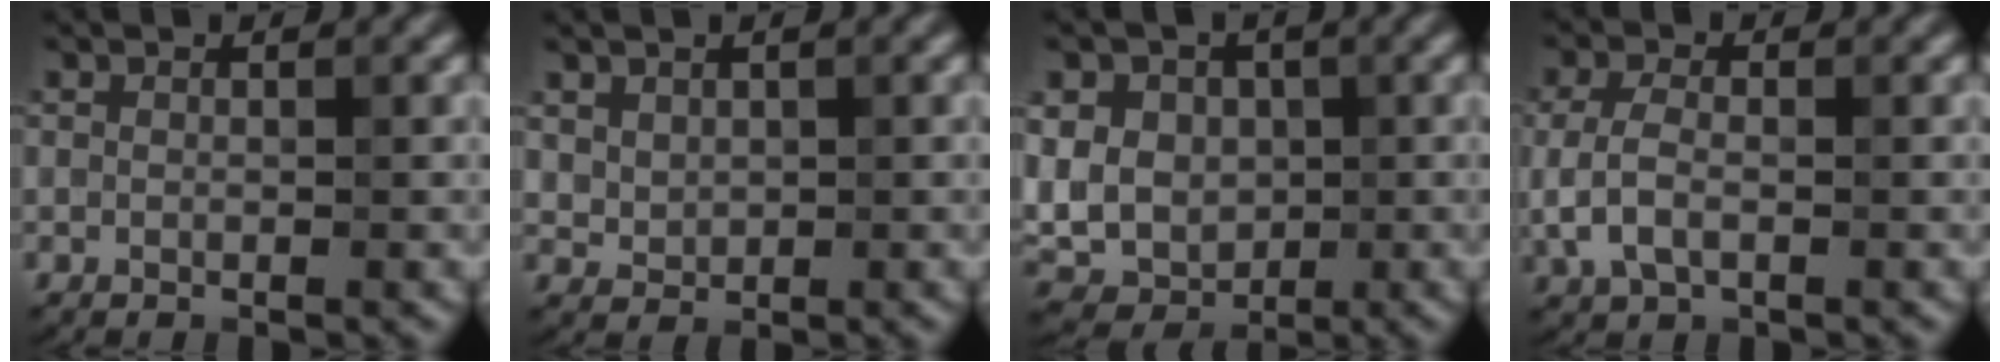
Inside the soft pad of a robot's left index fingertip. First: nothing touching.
{"total": 1.6, "force": [1.0, 1.1, 0.7], "torque": [-0.024, -0.006, 0.036]}
{"total": 10.9, "force": [1.2, 9.0, 6.0], "torque": [-0.110, 0.034, -0.009]}
{"total": 3.1, "force": [-0.4, 1.7, 2.6], "torque": [-0.064, 0.005, -0.010]}